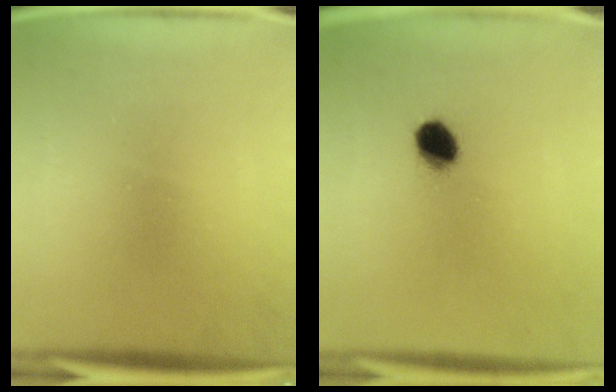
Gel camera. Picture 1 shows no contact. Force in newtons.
{"total": 5.5}